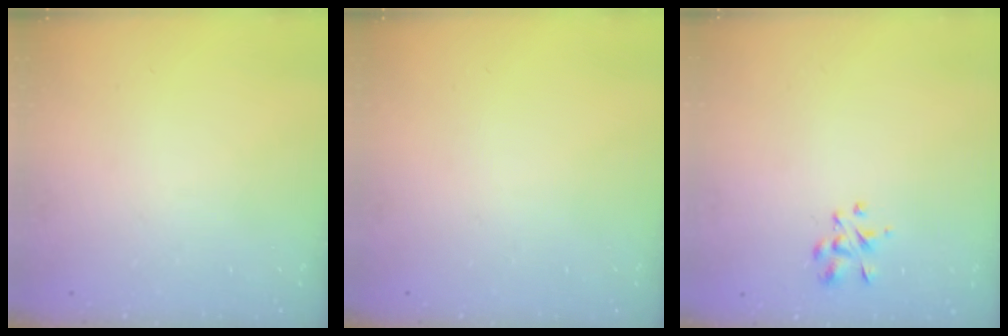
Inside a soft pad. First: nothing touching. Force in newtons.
{"total": 0.0}
{"total": 2.8, "press": 2.6, "slide": 1.1}